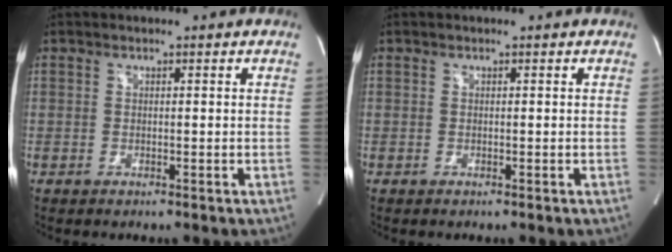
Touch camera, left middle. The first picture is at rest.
{"total": 0.0}